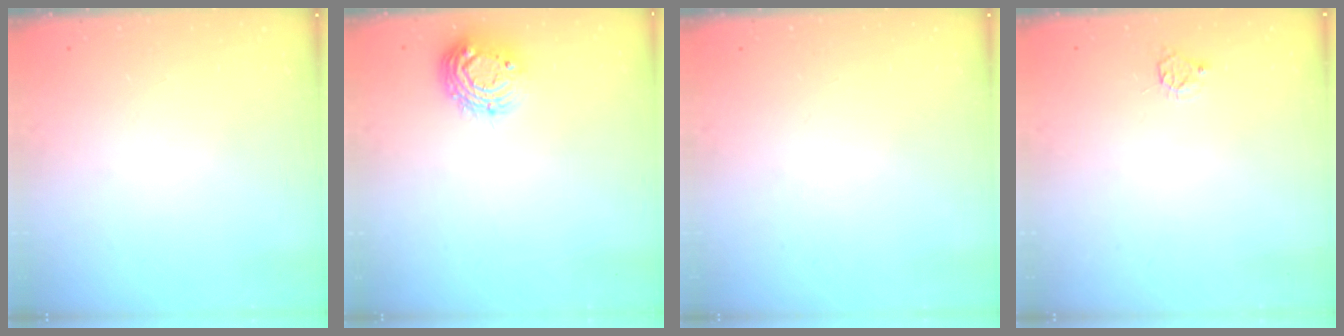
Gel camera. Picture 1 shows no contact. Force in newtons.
{"total": 10.0, "press": 9.9, "slide": 0.8}
{"total": 0.0}
{"total": 3.7, "press": 3.7, "slide": 0.4}